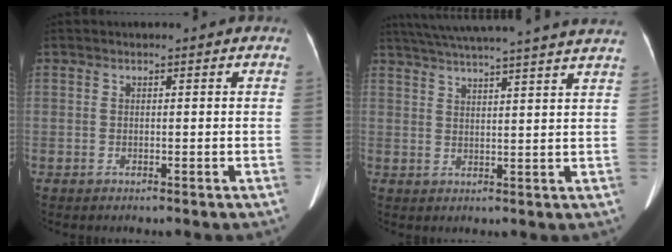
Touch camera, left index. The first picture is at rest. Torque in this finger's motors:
{"motor_torque": [-0.45, -1.13, 0.21, 0.09]}